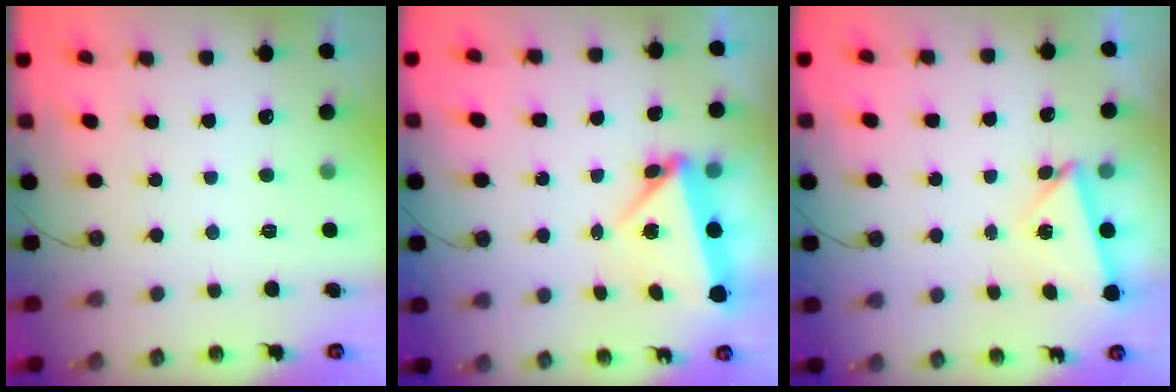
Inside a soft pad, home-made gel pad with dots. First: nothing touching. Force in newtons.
{"total": 5.9, "press": 5.8, "slide": 1.1}
{"total": 4.4, "press": 4.2, "slide": 1.1}